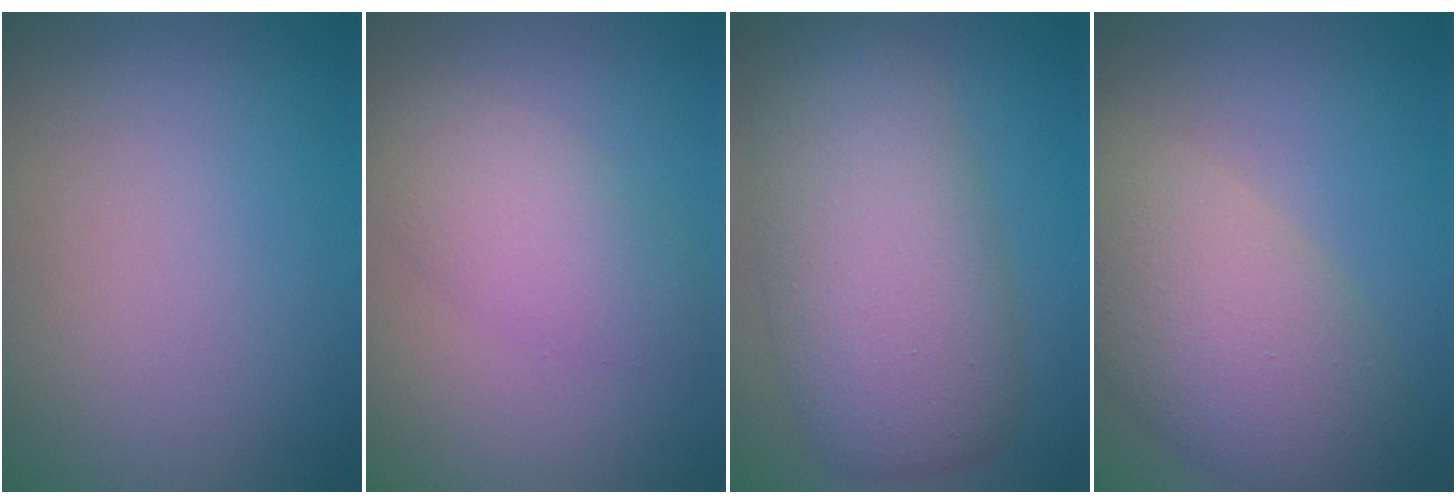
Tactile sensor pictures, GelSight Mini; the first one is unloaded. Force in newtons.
{"total": 3.9, "press": 3.9, "slide": 0.1}
{"total": 8.9, "press": 8.9, "slide": 0.1}
{"total": 8.2, "press": 8.2, "slide": 0.4}